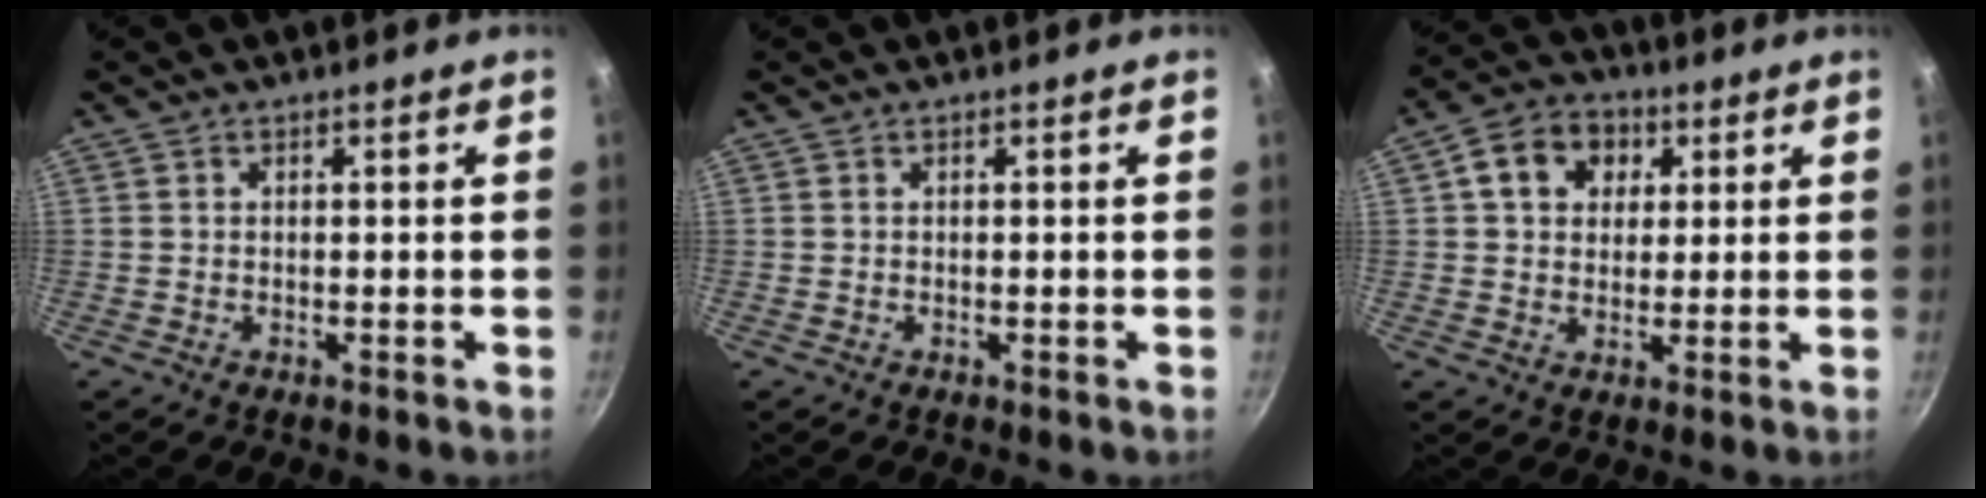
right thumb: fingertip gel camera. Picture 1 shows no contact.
{"total": 0.0}
{"total": 9.7, "force": [3.1, 7.7, 5.0], "torque": [-0.060, 0.006, 0.036]}